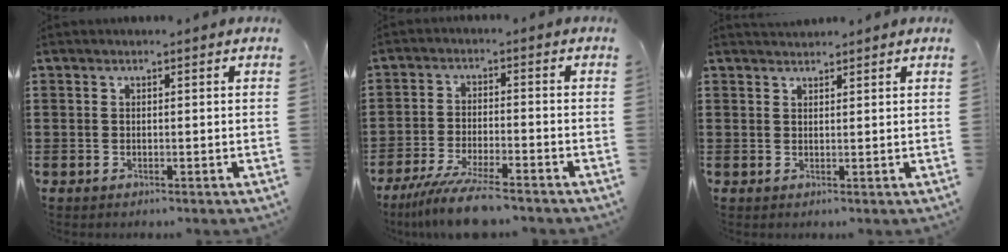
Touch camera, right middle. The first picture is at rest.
{"total": 7.6, "force": [-6.4, 0.3, 4.1], "torque": [-0.084, -0.011, -0.121]}
{"total": 1.4, "force": [1.4, 0.1, -0.1], "torque": [-0.001, 0.002, 0.028]}